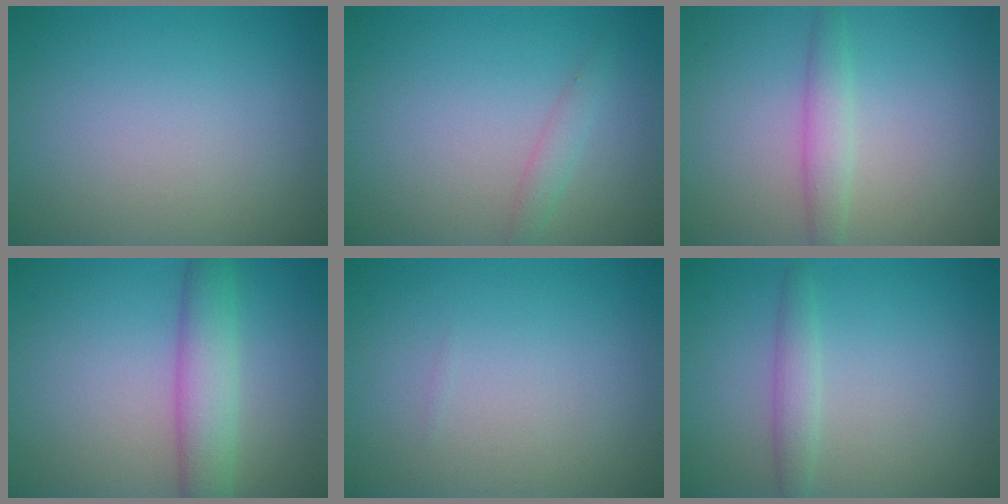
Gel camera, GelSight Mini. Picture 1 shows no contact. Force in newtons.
{"total": 1.4, "press": 1.4, "slide": 0.0}
{"total": 2.2, "press": 2.2, "slide": 0.1}
{"total": 4.4, "press": 4.4, "slide": 0.1}
{"total": 0.0}
{"total": 1.7, "press": 1.7, "slide": 0.0}